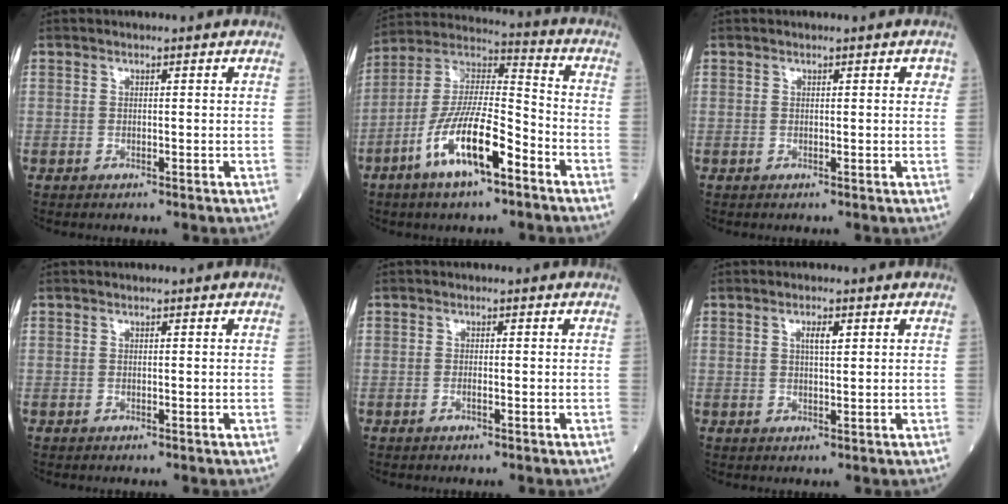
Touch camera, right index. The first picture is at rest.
{"total": 14.3, "force": [-7.0, 3.3, 12.0], "torque": [-0.229, 0.003, -0.129]}
{"total": 1.1, "force": [0.4, 0.4, 0.9], "torque": [-0.007, 0.003, 0.004]}
{"total": 0.0}
{"total": 0.6, "force": [-0.4, 0.1, 0.5], "torque": [-0.008, 0.001, -0.008]}
{"total": 2.3, "force": [0.9, 0.6, 2.0], "torque": [-0.036, 0.000, 0.014]}